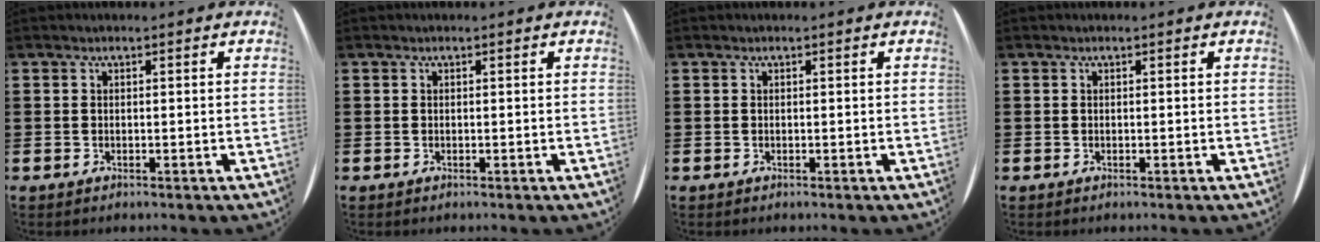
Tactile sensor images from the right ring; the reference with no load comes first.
{"total": 0.0}
{"total": 0.0}
{"total": 0.0}